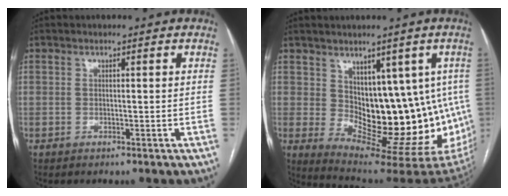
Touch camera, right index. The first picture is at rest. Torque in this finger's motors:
{"motor_torque": [2.01, 0.13, 0.65, 0.11]}